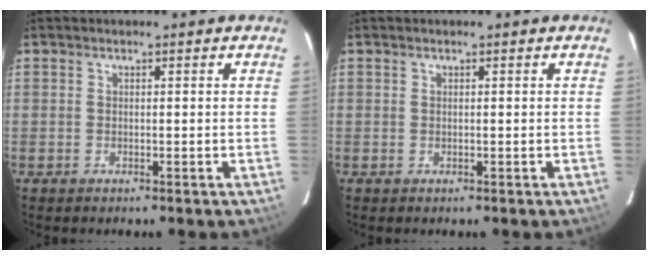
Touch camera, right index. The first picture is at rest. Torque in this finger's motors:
{"motor_torque": [0.00, 0.00, 0.00, 0.00]}